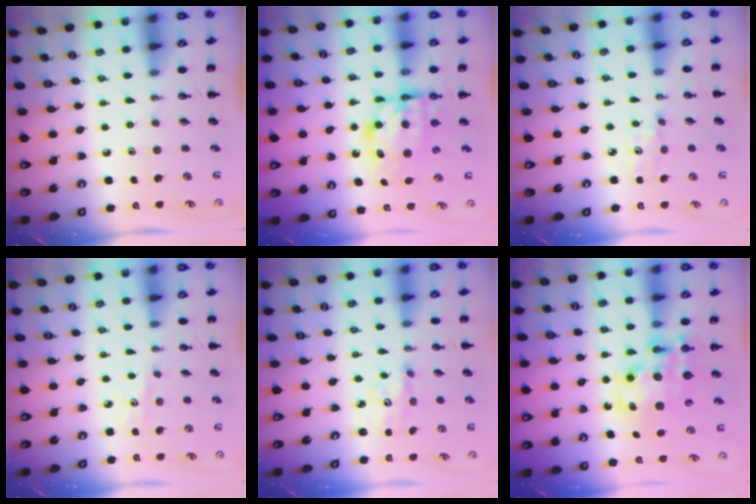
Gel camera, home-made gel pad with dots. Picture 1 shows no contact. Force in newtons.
{"total": 6.7, "press": 6.6, "slide": 0.6}
{"total": 3.8, "press": 3.7, "slide": 0.9}
{"total": 2.2, "press": 2.1, "slide": 0.7}
{"total": 2.9, "press": 2.8, "slide": 0.7}
{"total": 11.0, "press": 10.6, "slide": 2.8}